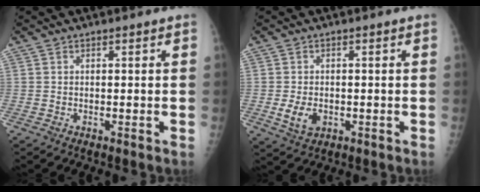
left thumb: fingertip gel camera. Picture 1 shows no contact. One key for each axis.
{"total": 4.6, "fx": -1.0, "fy": 3.2, "fz": 3.1, "tx": -0.053, "ty": -0.004, "tz": -0.013}